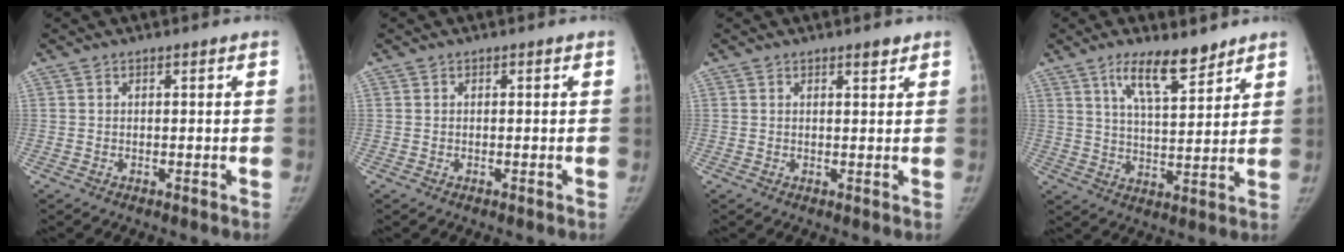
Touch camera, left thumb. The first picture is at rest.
{"total": 0.0}
{"total": 1.6, "force": [1.2, 0.5, 0.9], "torque": [-0.007, -0.009, 0.019]}
{"total": 9.8, "force": [6.9, 3.1, 6.3], "torque": [-0.086, -0.046, 0.122]}